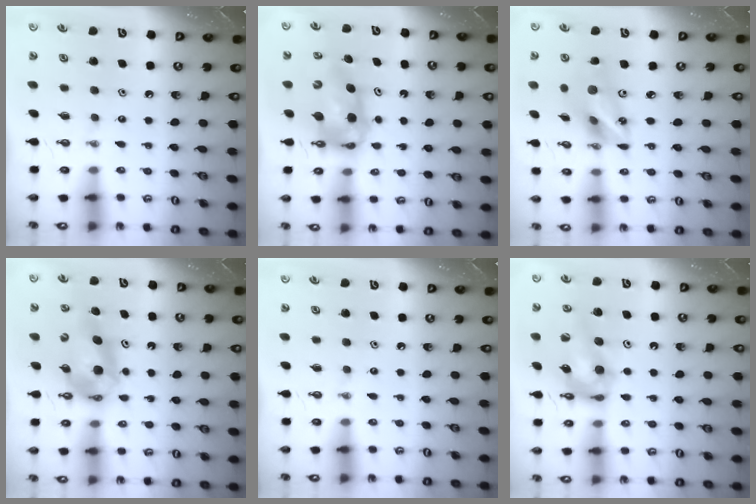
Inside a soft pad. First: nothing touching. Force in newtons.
{"total": 7.5, "press": 7.5, "slide": 0.8}
{"total": 15.5, "press": 15.1, "slide": 3.3}
{"total": 9.8, "press": 9.8, "slide": 1.0}
{"total": 0.0}
{"total": 13.4, "press": 13.3, "slide": 1.2}